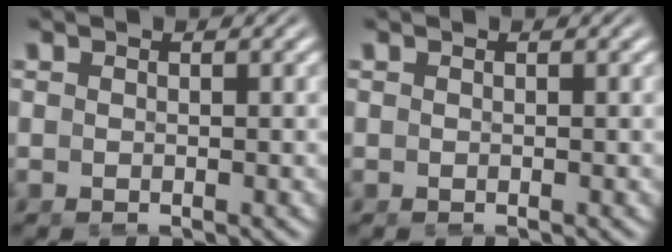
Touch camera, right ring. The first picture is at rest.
{"total": 0.0}